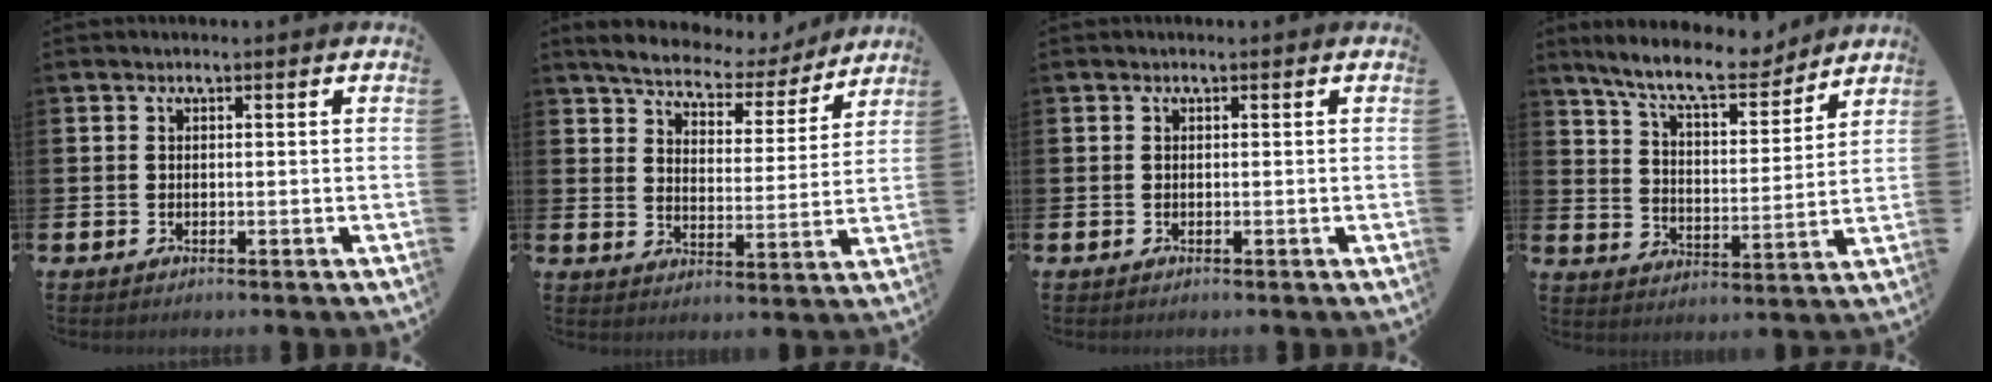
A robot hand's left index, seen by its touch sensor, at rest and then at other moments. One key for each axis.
{"total": 6.1, "fx": 5.8, "fy": 1.4, "fz": 1.3, "tx": -0.046, "ty": -0.044, "tz": 0.095}
{"total": 0.0}
{"total": 10.1, "fx": 9.1, "fy": 2.0, "fz": 3.8, "tx": -0.094, "ty": -0.055, "tz": 0.158}